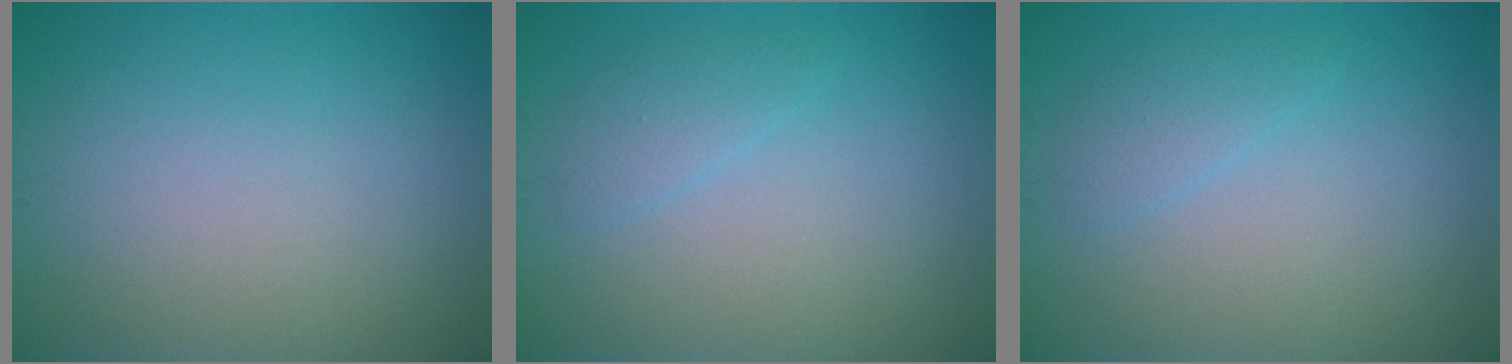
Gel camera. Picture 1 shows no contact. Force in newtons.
{"total": 1.5, "press": 1.5, "slide": 0.1}
{"total": 1.5, "press": 1.5, "slide": 0.1}